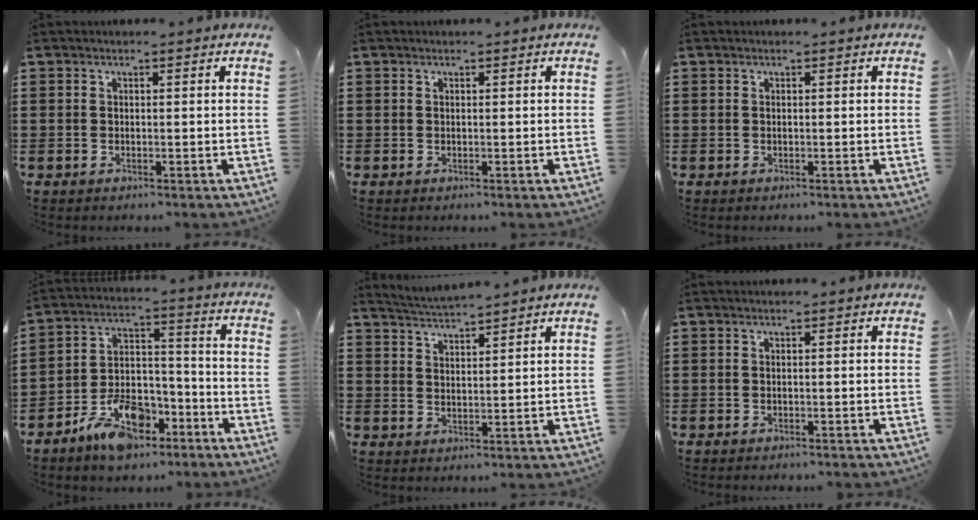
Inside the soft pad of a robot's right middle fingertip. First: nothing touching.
{"total": 0.0}
{"total": 0.0}
{"total": 10.7, "force": [-7.5, 5.1, 5.6], "torque": [-0.105, 0.032, -0.138]}
{"total": 3.0, "force": [2.9, -0.5, -0.1], "torque": [-0.010, -0.011, 0.054]}
{"total": 0.6, "force": [-0.6, 0.1, 0.1], "torque": [-0.003, -0.001, -0.013]}